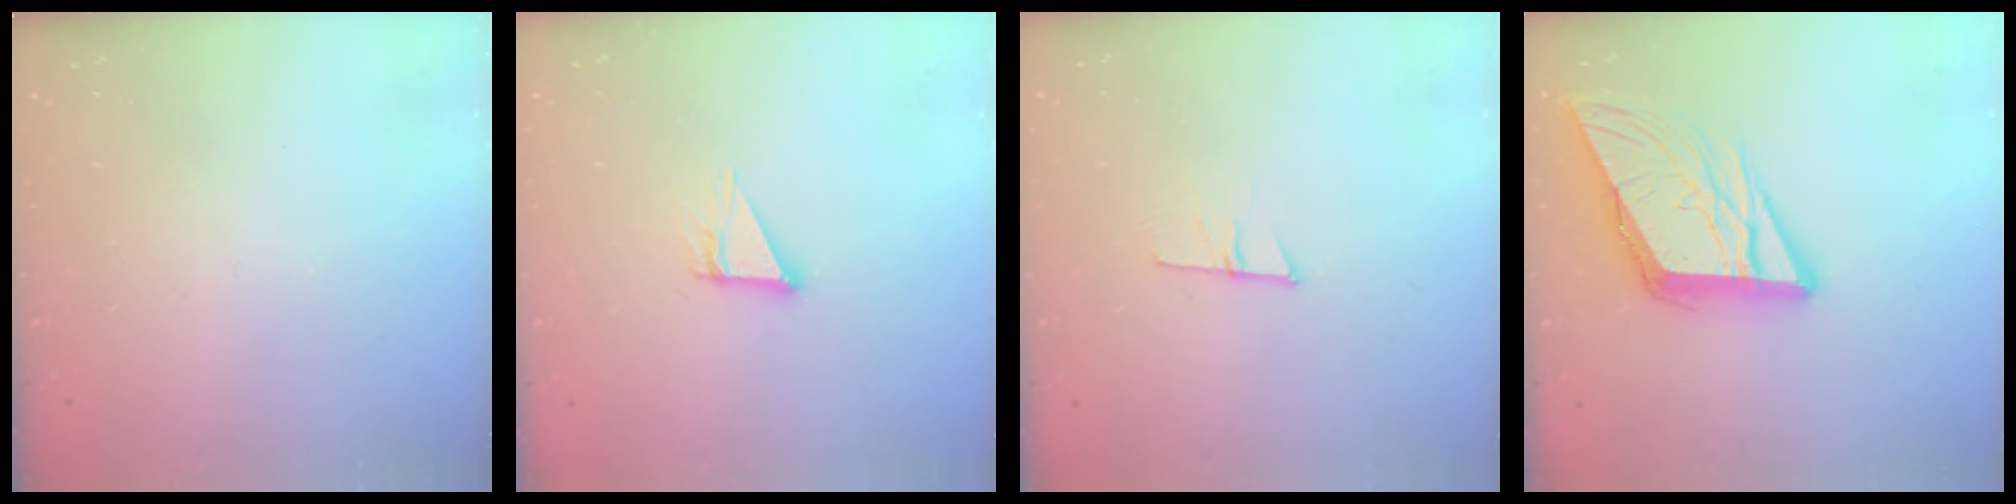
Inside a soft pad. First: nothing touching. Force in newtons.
{"total": 3.8, "press": 3.8, "slide": 0.4}
{"total": 6.0, "press": 5.9, "slide": 1.0}
{"total": 13.7, "press": 13.4, "slide": 2.6}